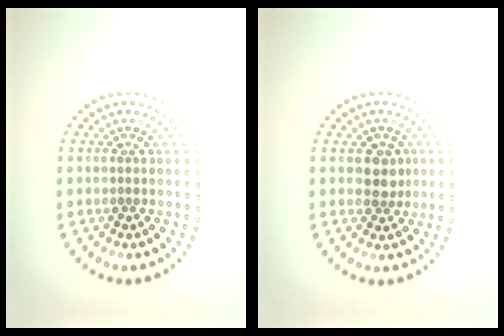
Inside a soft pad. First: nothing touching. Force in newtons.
{"total": 2.1, "press": 1.9, "slide": 0.9}